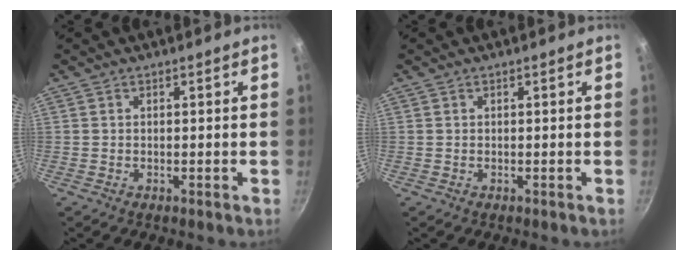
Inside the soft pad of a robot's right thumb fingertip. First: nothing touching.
{"total": 0.0}